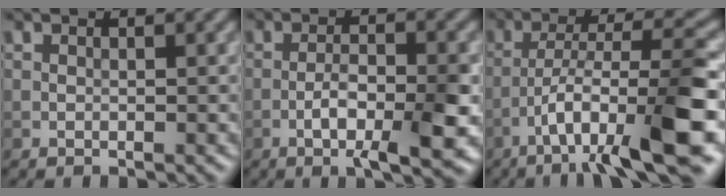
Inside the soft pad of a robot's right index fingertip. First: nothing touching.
{"total": 6.6, "force": [-2.6, 1.8, 5.7], "torque": [-0.100, 0.002, -0.044]}
{"total": 10.3, "force": [-5.0, 1.7, 8.9], "torque": [-0.150, 0.016, -0.079]}